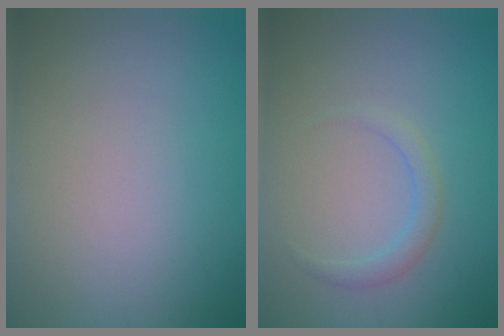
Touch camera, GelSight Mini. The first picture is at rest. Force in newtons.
{"total": 1.5, "press": 1.5, "slide": 0.1}